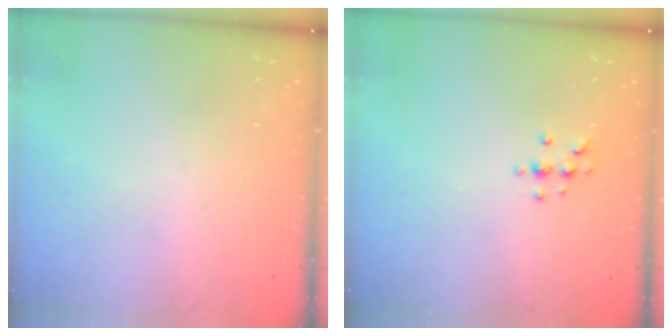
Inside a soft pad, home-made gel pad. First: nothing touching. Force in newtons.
{"total": 4.8, "press": 4.7, "slide": 0.6}